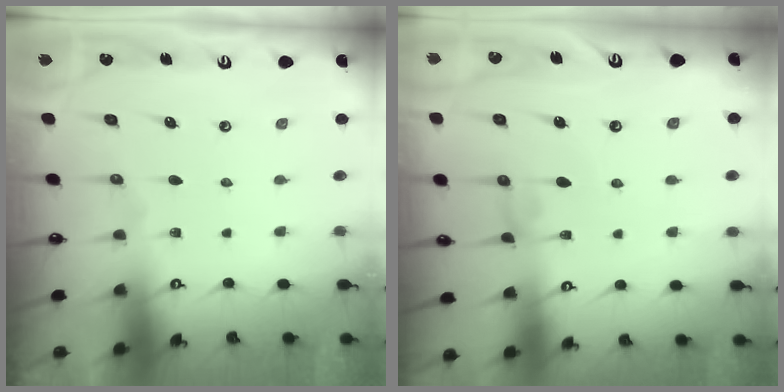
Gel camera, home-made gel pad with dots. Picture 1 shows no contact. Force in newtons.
{"total": 1.1, "press": 1.1, "slide": 0.2}